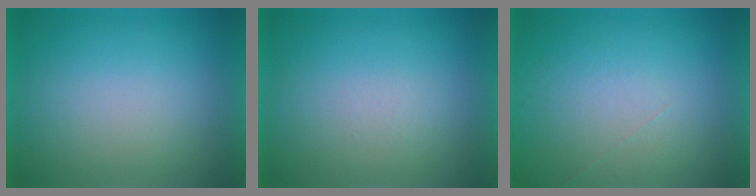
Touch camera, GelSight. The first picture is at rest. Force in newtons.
{"total": 1.4}
{"total": 1.1}